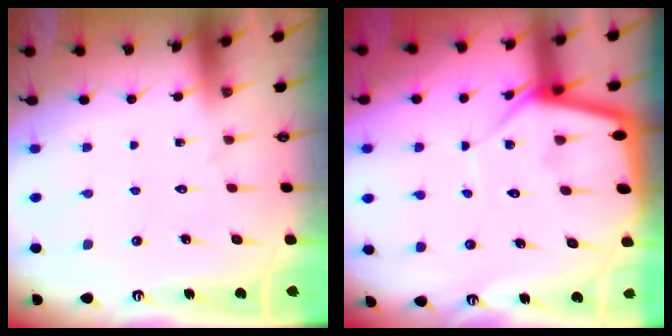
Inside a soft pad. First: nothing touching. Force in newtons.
{"total": 8.8, "press": 8.7, "slide": 0.7}